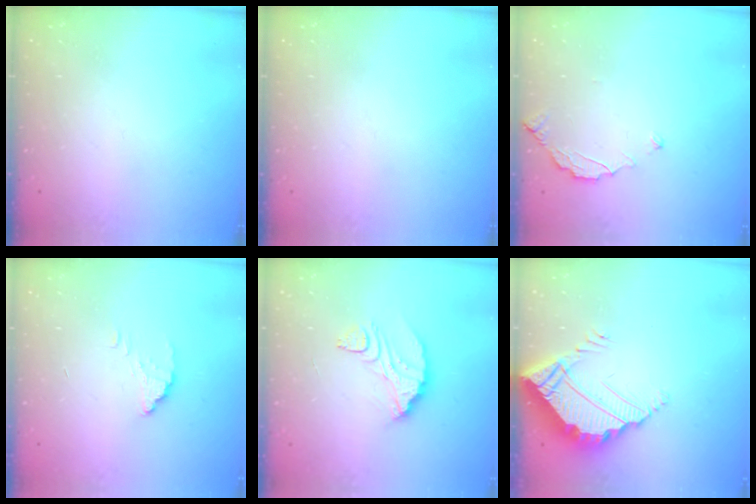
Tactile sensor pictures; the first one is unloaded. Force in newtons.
{"total": 0.0}
{"total": 3.0, "press": 3.0, "slide": 0.3}
{"total": 1.5, "press": 1.5, "slide": 0.1}
{"total": 9.8, "press": 9.7, "slide": 0.8}
{"total": 7.6, "press": 7.6, "slide": 0.5}